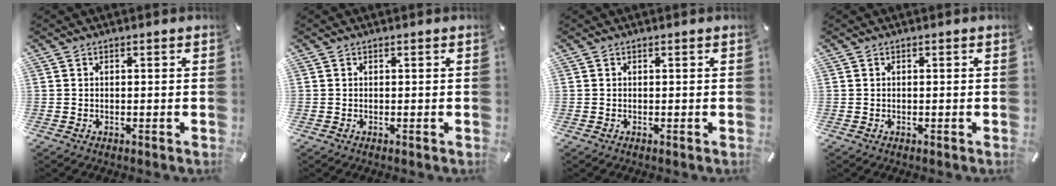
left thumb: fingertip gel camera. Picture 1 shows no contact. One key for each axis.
{"total": 0.0}
{"total": 0.0}
{"total": 0.0}